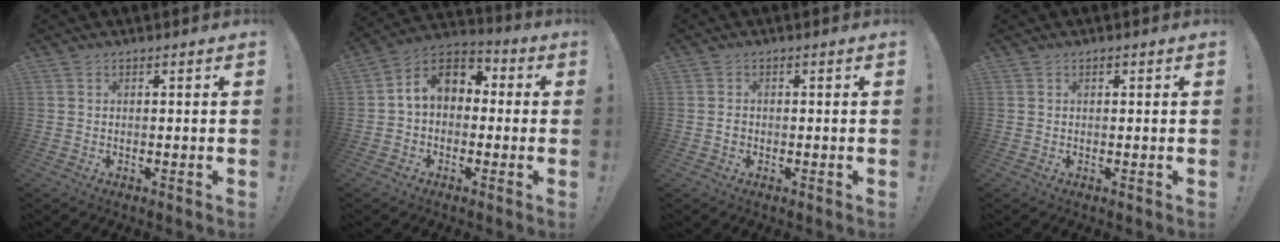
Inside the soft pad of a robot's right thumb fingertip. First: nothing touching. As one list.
[{"total": 9.2, "force": [1.2, 7.0, 5.9], "torque": [-0.100, 0.018, 0.029]}, {"total": 1.0, "force": [-0.6, 0.8, 0.4], "torque": [-0.001, 0.001, -0.012]}, {"total": 0.5, "force": [0.2, 0.4, 0.2], "torque": [-0.001, 0.000, 0.004]}]